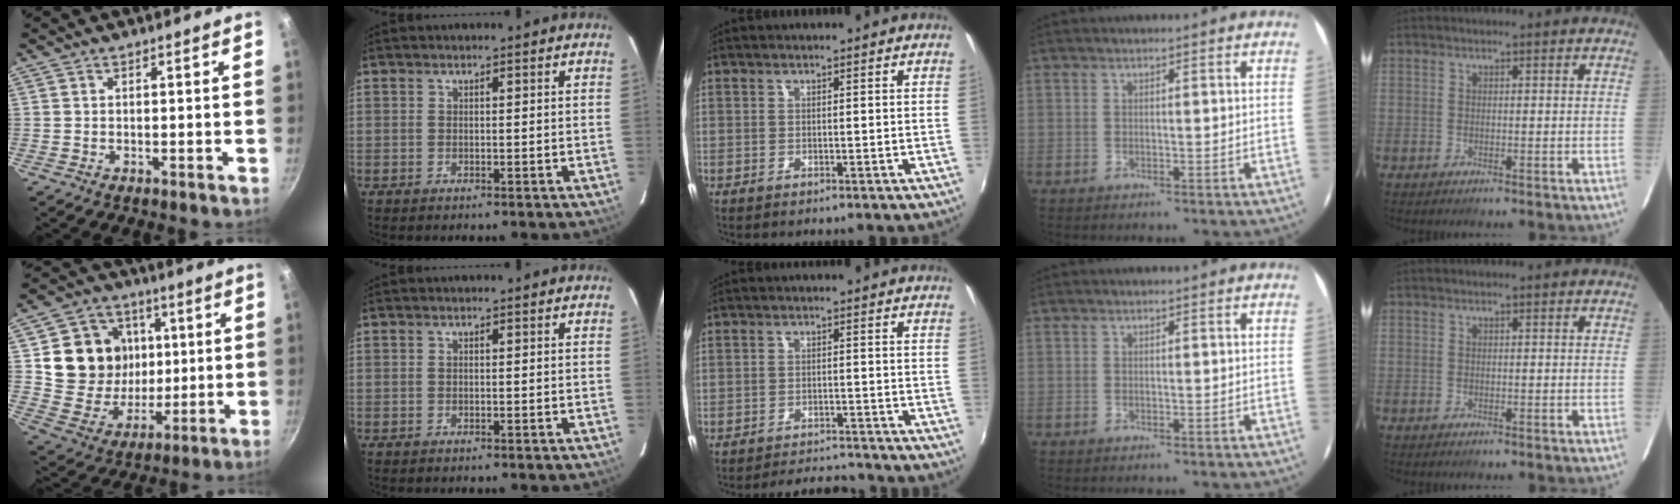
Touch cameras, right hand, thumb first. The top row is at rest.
{"thumb": {"total": 16.4, "force": [3.5, 14.3, 7.1], "torque": [-0.096, -0.006, 0.069]}, "middle": {"total": 5.6, "force": [-5.4, 0.9, 0.9], "torque": [-0.032, 0.011, -0.078]}}